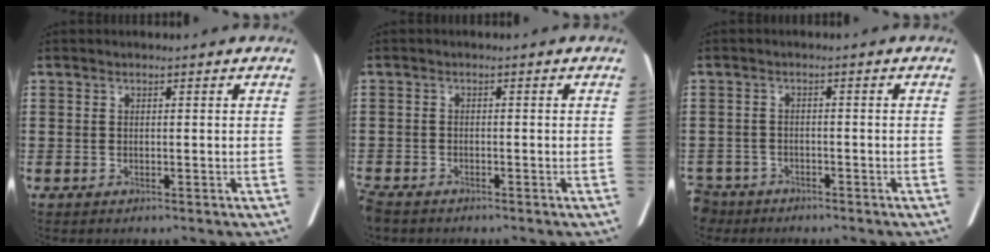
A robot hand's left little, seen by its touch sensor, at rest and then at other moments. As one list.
[{"total": 1.2, "force": [-1.1, 0.2, 0.1], "torque": [-0.013, -0.001, -0.026]}, {"total": 1.9, "force": [-1.8, 0.4, -0.1], "torque": [-0.005, 0.000, -0.041]}]